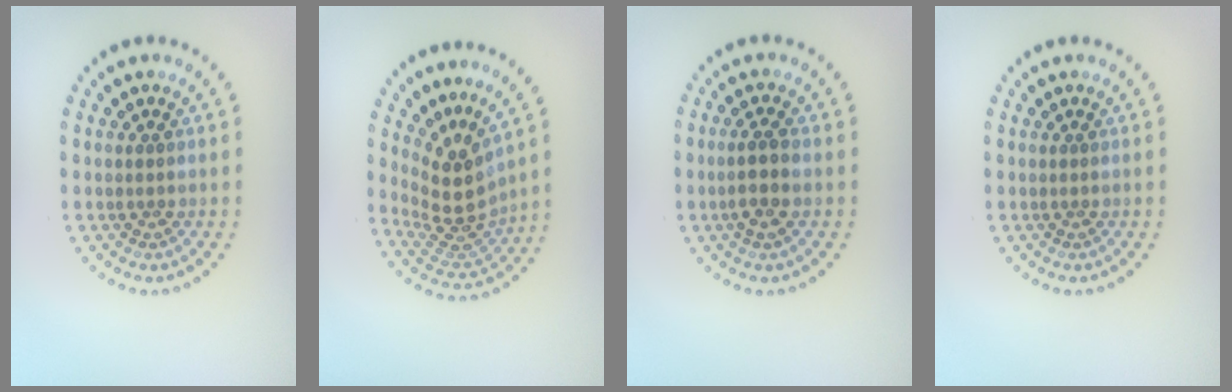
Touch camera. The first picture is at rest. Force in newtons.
{"total": 4.2, "press": 3.0, "slide": 2.8}
{"total": 2.3, "press": 2.1, "slide": 0.8}
{"total": 0.0}